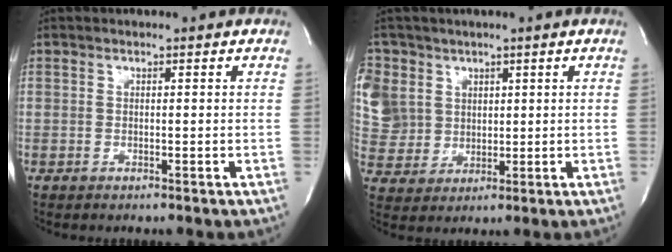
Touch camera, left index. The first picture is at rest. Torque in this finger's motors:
{"motor_torque": [0.40, -0.27, 0.12, 0.03]}